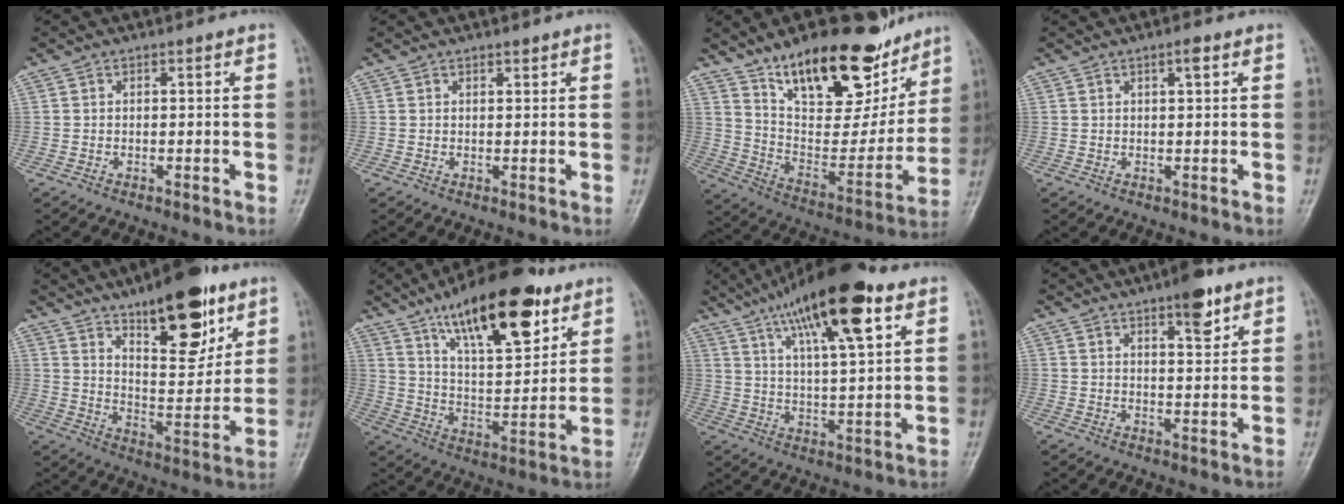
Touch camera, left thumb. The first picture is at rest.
{"total": 0.9, "force": [0.8, 0.3, 0.3], "torque": [-0.003, -0.005, 0.012]}
{"total": 25.7, "force": [17.2, 11.1, 15.4], "torque": [-0.188, -0.074, 0.279]}
{"total": 1.9, "force": [1.0, 0.5, 1.6], "torque": [-0.023, -0.002, 0.015]}
{"total": 16.1, "force": [9.9, 5.4, 11.4], "torque": [-0.140, -0.064, 0.165]}
{"total": 21.5, "force": [12.8, 7.9, 15.4], "torque": [-0.213, -0.054, 0.217]}
{"total": 19.5, "force": [11.0, 5.2, 15.3], "torque": [-0.244, -0.023, 0.185]}
{"total": 7.0, "force": [4.4, 2.1, 5.0], "torque": [-0.059, -0.024, 0.062]}